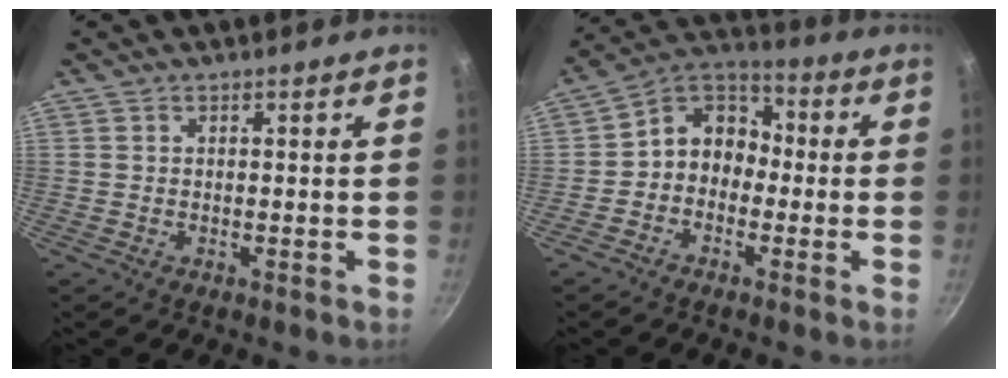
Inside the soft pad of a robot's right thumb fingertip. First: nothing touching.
{"total": 8.9, "force": [-1.5, 7.4, 4.8], "torque": [-0.040, 0.047, -0.053]}